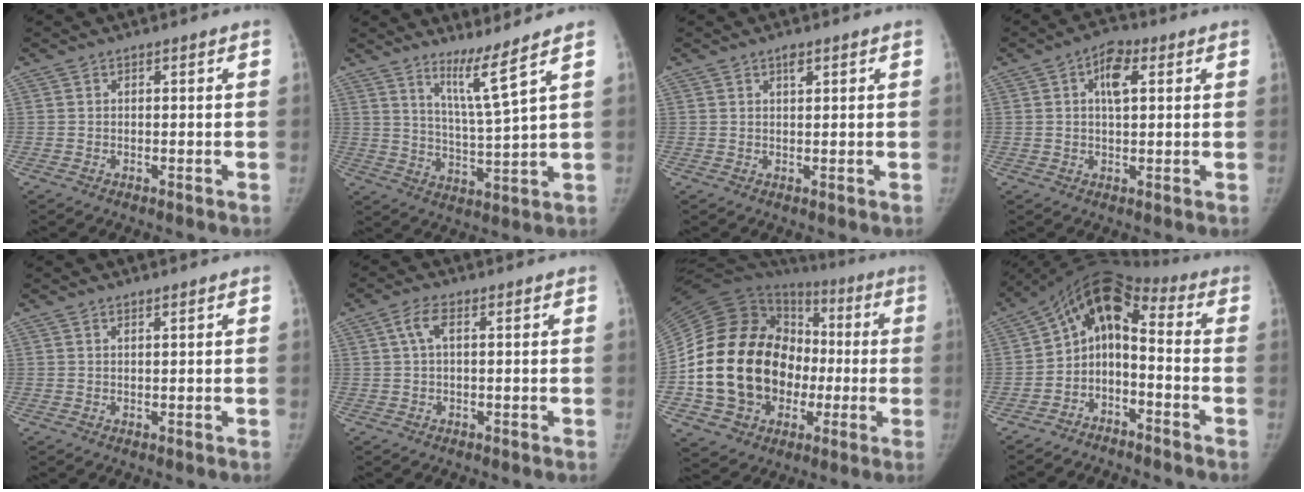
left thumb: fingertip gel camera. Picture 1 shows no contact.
{"total": 7.5, "force": [5.2, -1.4, 5.2], "torque": [-0.094, -0.063, 0.103]}
{"total": 1.6, "force": [0.9, 0.7, 1.1], "torque": [-0.014, -0.002, 0.014]}
{"total": 6.1, "force": [1.7, 3.3, 4.8], "torque": [-0.070, 0.008, 0.023]}
{"total": 0.7, "force": [0.6, 0.1, 0.4], "torque": [-0.007, -0.003, 0.011]}
{"total": 4.1, "force": [1.2, 1.5, 3.6], "torque": [-0.086, 0.015, 0.023]}
{"total": 27.2, "force": [-2.4, 21.1, 17.1], "torque": [-0.292, 0.049, -0.028]}
{"total": 10.5, "force": [-3.4, 6.4, 7.6], "torque": [-0.104, 0.078, -0.071]}